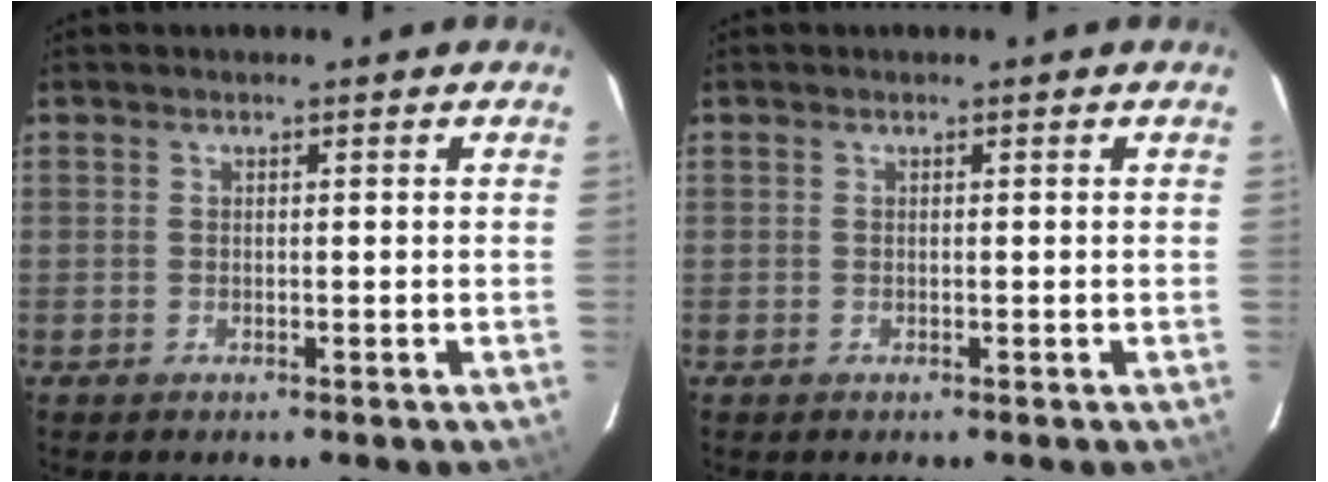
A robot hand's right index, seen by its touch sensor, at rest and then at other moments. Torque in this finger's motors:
{"motor_torque": [0.00, 0.00, 0.08, 0.00]}